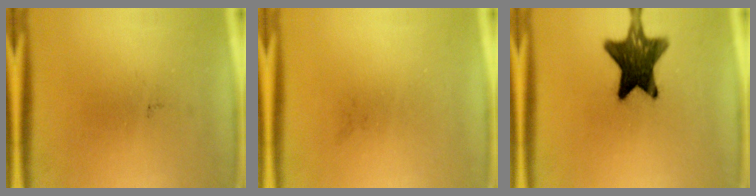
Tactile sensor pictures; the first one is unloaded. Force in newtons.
{"total": 0.0}
{"total": 13.0}